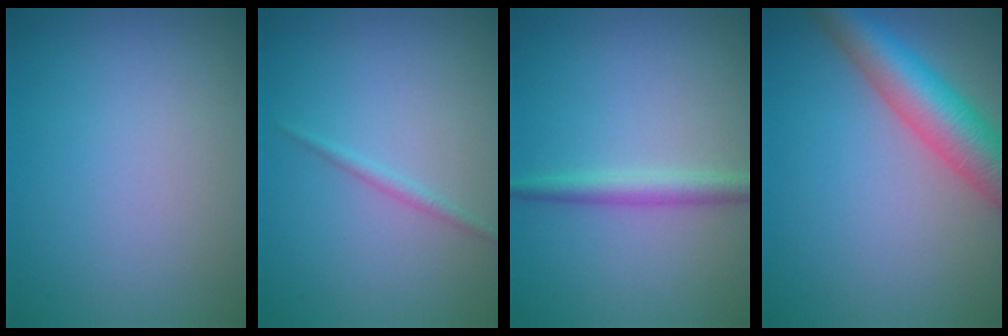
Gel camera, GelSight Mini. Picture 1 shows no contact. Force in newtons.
{"total": 0.9, "press": 0.9, "slide": 0.0}
{"total": 2.2, "press": 2.2, "slide": 0.0}
{"total": 7.1, "press": 7.1, "slide": 0.3}